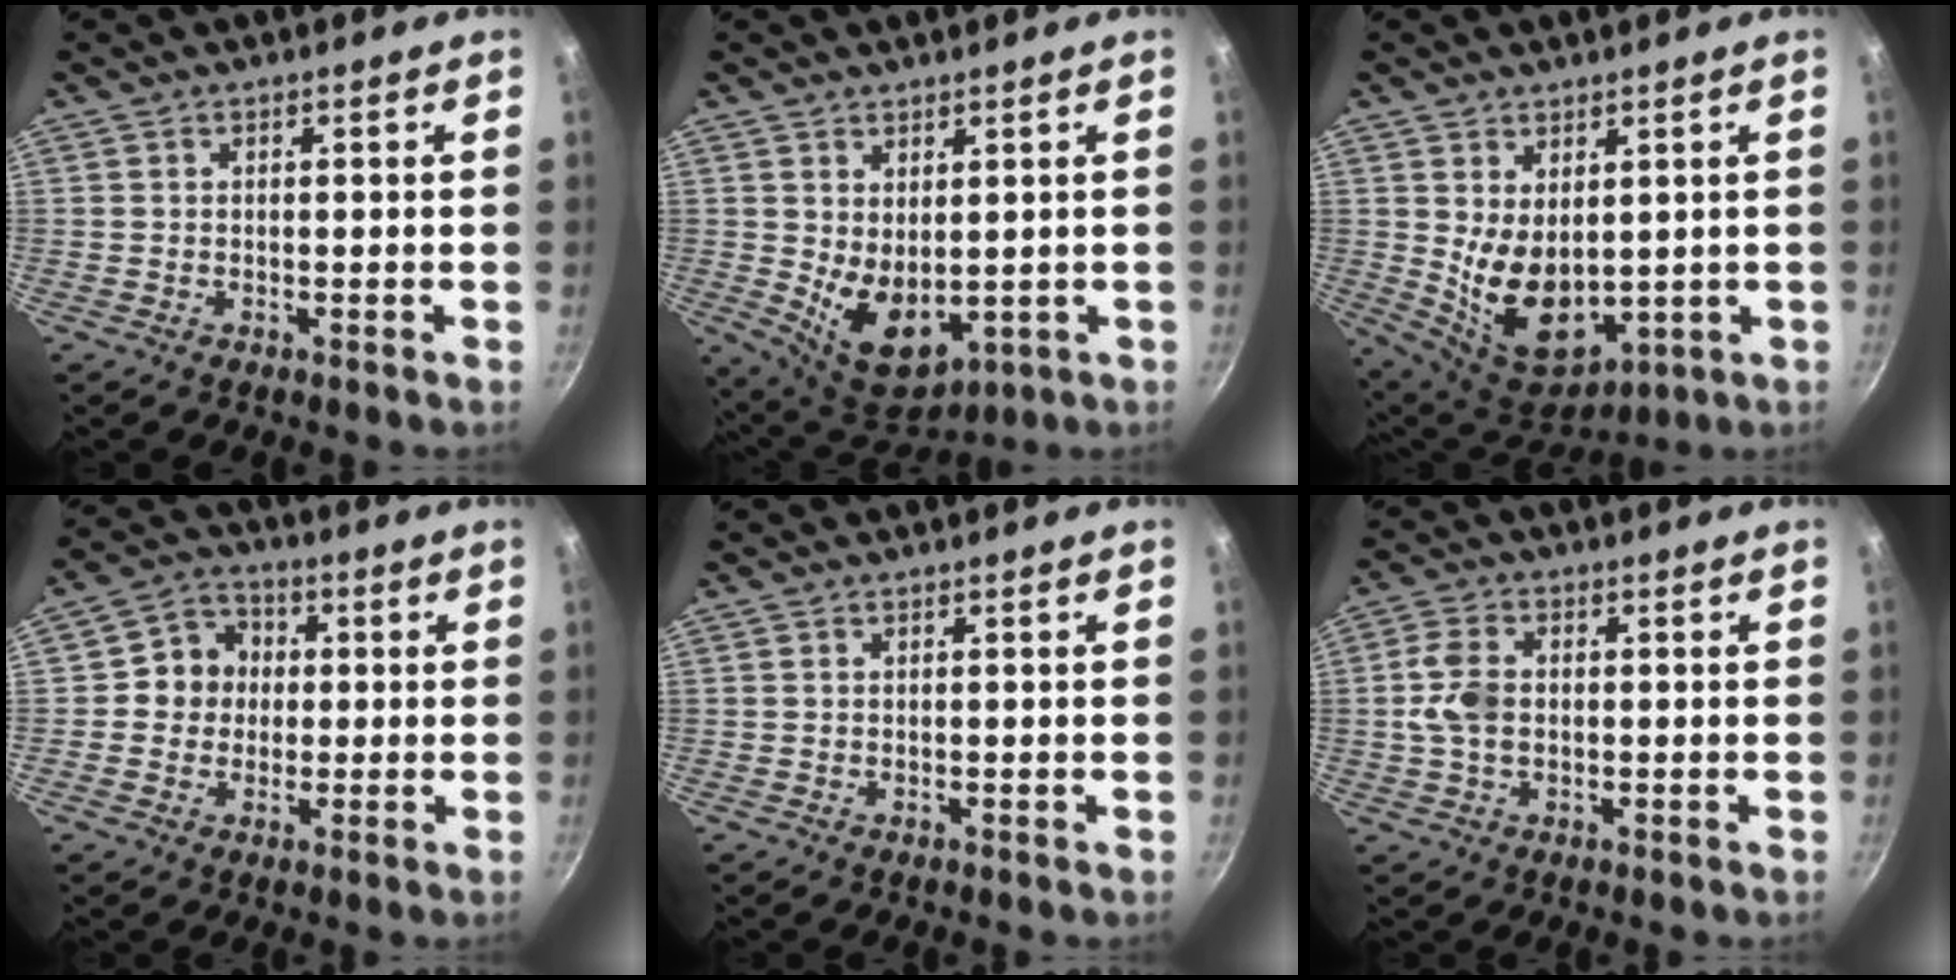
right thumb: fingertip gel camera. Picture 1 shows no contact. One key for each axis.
{"total": 9.6, "fx": 0.8, "fy": 6.1, "fz": 7.3, "tx": -0.091, "ty": -0.029, "tz": 0.038}
{"total": 12.1, "fx": 1.2, "fy": 7.7, "fz": 9.2, "tx": -0.128, "ty": -0.038, "tz": 0.051}
{"total": 7.5, "fx": 0.4, "fy": 7.0, "fz": 2.7, "tx": 0.000, "ty": 0.015, "tz": -0.010}
{"total": 0.0}
{"total": 6.4, "fx": -0.1, "fy": 4.4, "fz": 4.7, "tx": -0.090, "ty": 0.013, "tz": -0.009}